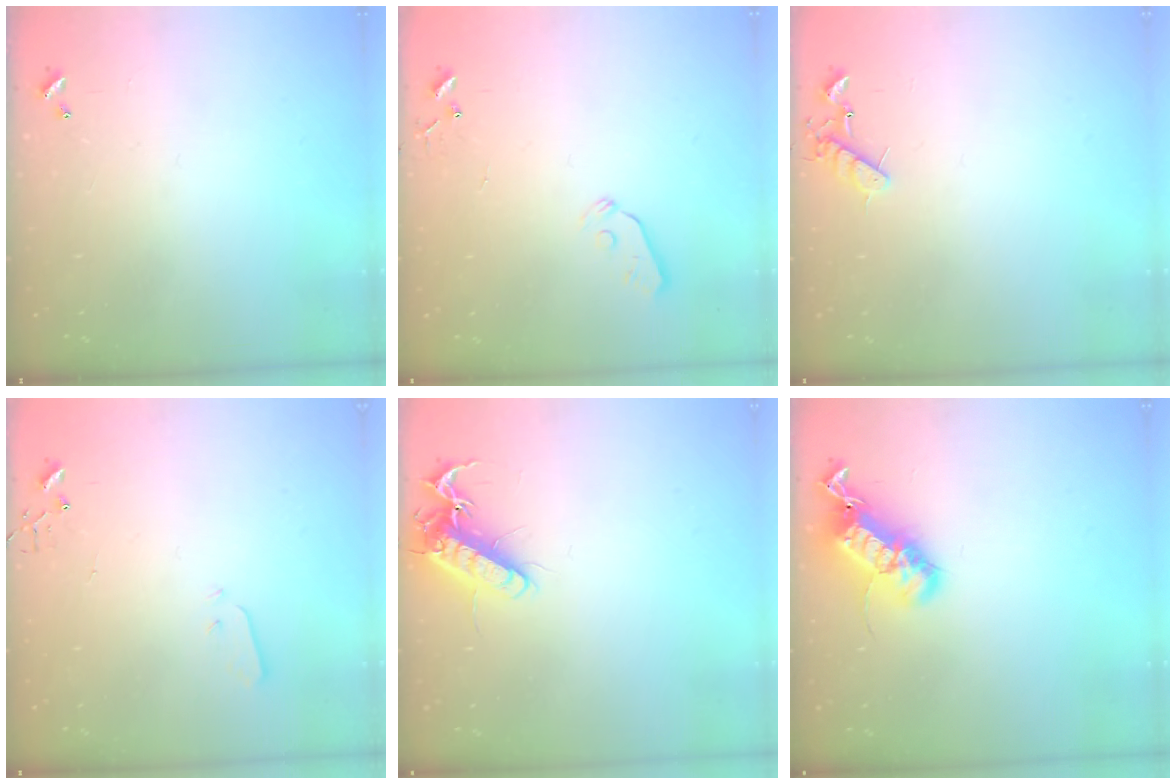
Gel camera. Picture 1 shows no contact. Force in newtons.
{"total": 3.3, "press": 3.2, "slide": 0.7}
{"total": 8.8, "press": 8.8, "slide": 1.0}
{"total": 2.9, "press": 2.8, "slide": 0.7}
{"total": 13.6, "press": 13.5, "slide": 1.8}
{"total": 20.4, "press": 20.4, "slide": 0.4}